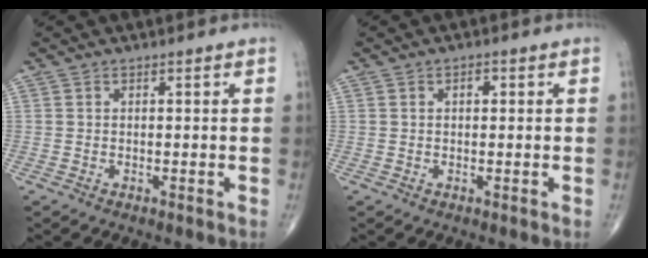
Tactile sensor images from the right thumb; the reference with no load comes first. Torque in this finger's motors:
{"motor_torque": [-0.06, 0.29, 0.17, 0.05, -0.01]}